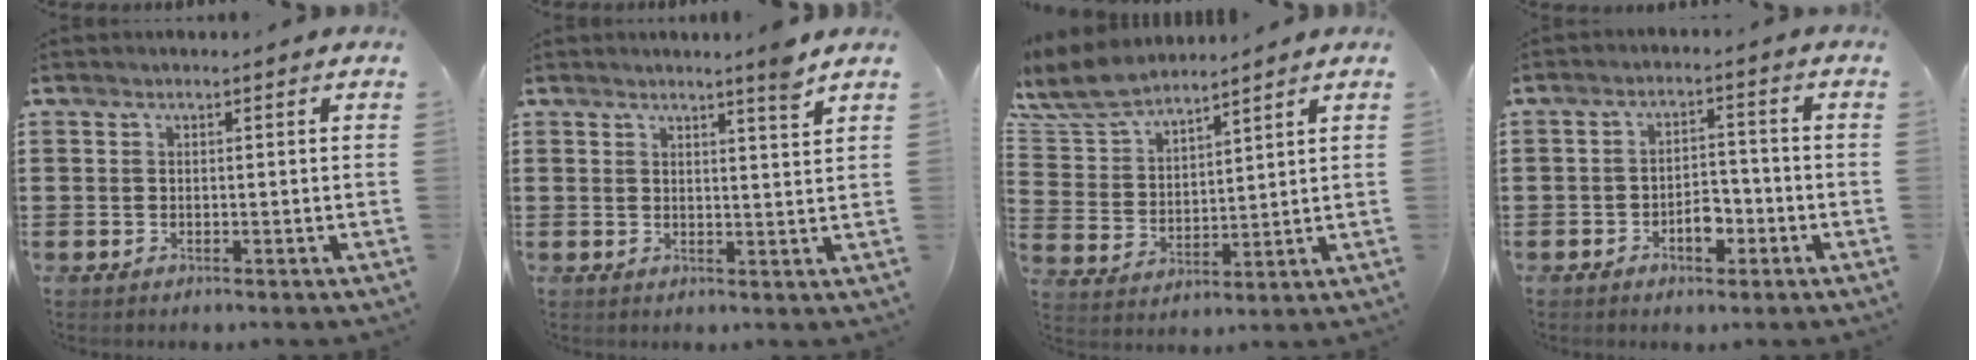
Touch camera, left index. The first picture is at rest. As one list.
[{"total": 3.6, "force": [3.0, -0.7, 1.8], "torque": [-0.028, -0.015, 0.050]}, {"total": 7.9, "force": [7.2, 1.8, 2.5], "torque": [-0.080, -0.027, 0.134]}, {"total": 4.1, "force": [-2.0, 2.3, 2.8], "torque": [-0.044, 0.001, -0.040]}]